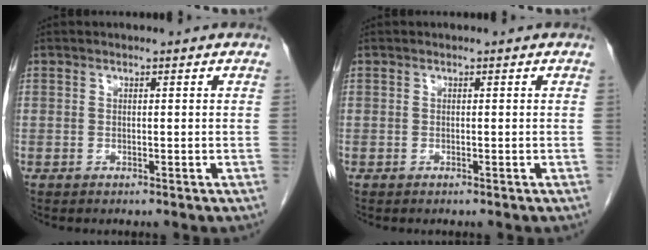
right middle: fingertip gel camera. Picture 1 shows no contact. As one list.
[{"total": 0.0}]